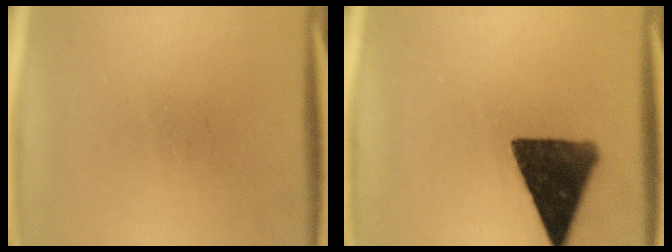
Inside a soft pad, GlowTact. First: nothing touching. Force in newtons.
{"total": 13.2}